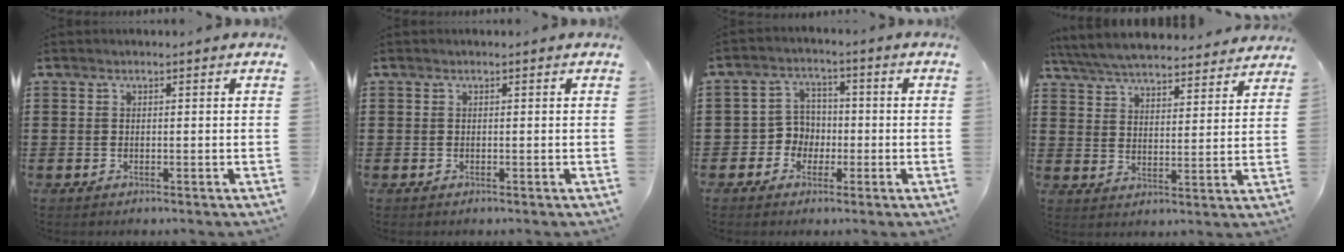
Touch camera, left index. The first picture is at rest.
{"total": 0.0}
{"total": 4.7, "force": [-1.7, 4.2, 1.2], "torque": [-0.036, 0.012, -0.035]}
{"total": 6.4, "force": [6.2, 0.4, 1.4], "torque": [-0.055, -0.036, 0.109]}